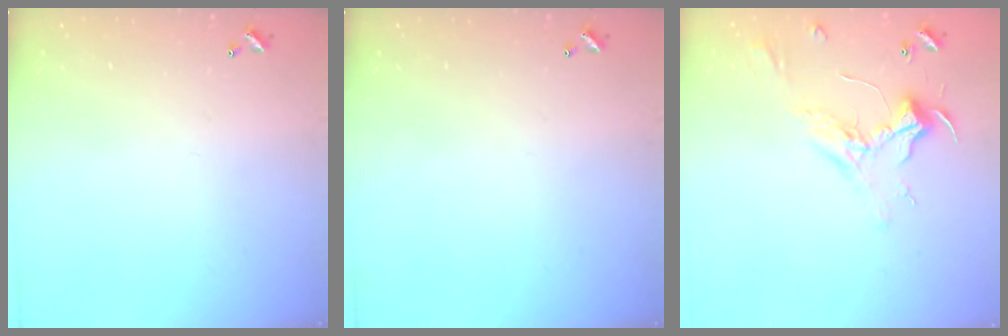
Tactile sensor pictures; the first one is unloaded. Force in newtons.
{"total": 0.0}
{"total": 2.3, "press": 2.1, "slide": 0.9}